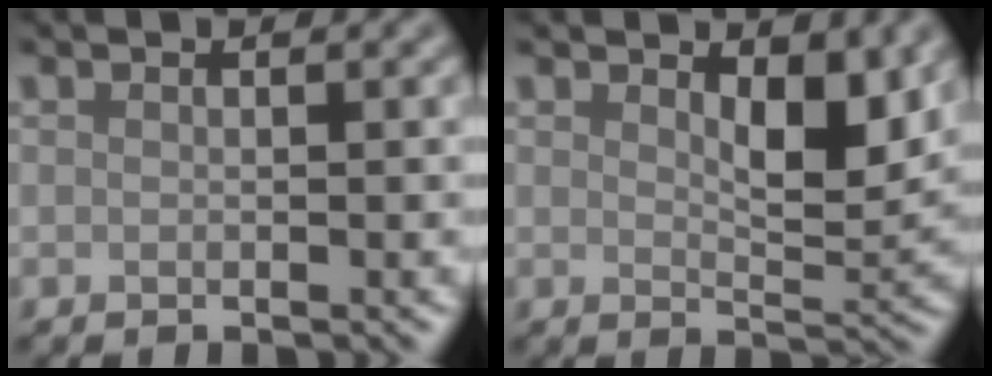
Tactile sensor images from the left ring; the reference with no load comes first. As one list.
[{"total": 3.6, "force": [1.7, 1.3, 2.9], "torque": [-0.049, -0.007, 0.025]}]